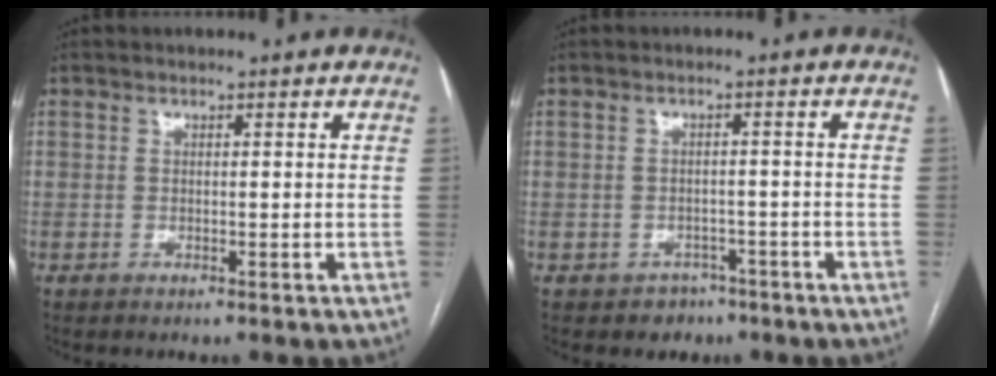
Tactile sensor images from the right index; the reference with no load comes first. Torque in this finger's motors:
{"motor_torque": [0.00, -0.08, 0.04, -0.01]}